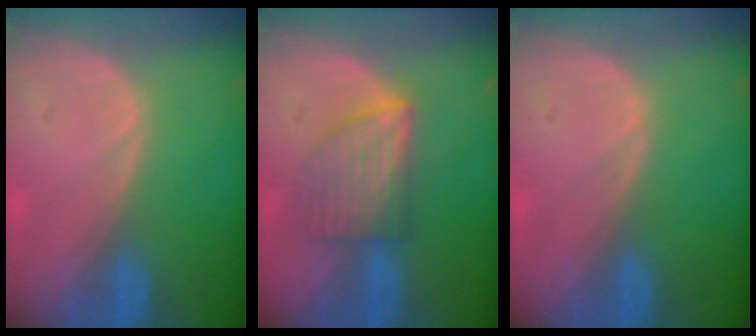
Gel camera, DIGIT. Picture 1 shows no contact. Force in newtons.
{"total": 6.0, "press": 6.0, "slide": 0.7}
{"total": 0.0}